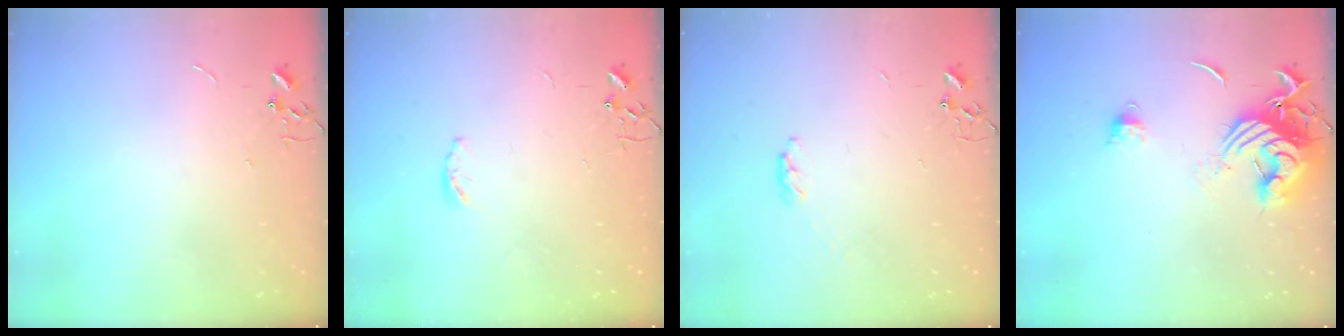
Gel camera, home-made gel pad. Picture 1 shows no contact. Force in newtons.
{"total": 3.8, "press": 3.8, "slide": 0.6}
{"total": 3.2, "press": 3.2, "slide": 0.5}
{"total": 13.5, "press": 13.4, "slide": 1.5}